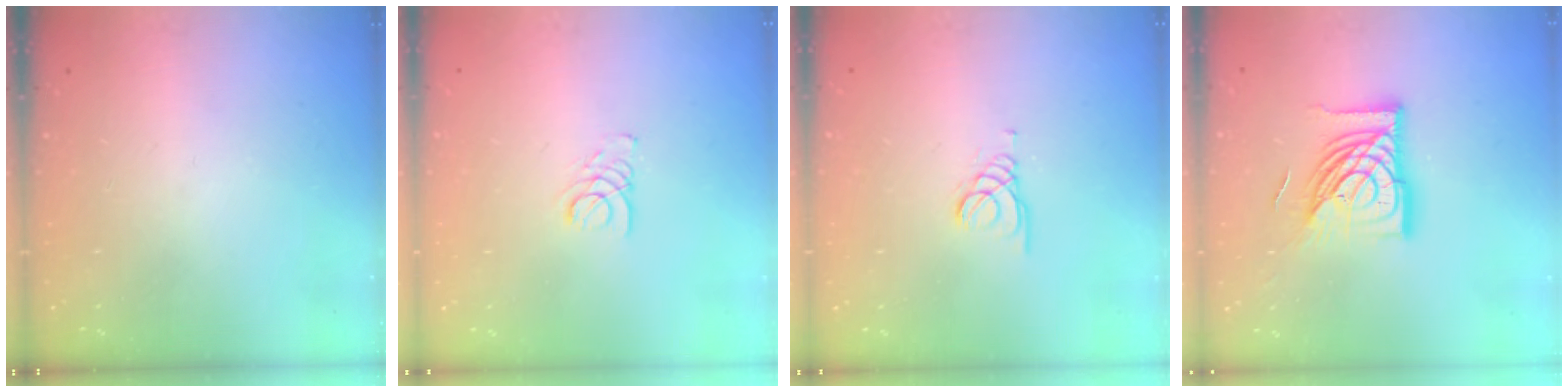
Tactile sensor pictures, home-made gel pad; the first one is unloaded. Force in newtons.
{"total": 1.9, "press": 1.9, "slide": 0.2}
{"total": 1.5, "press": 1.5, "slide": 0.1}
{"total": 19.6, "press": 19.5, "slide": 2.2}